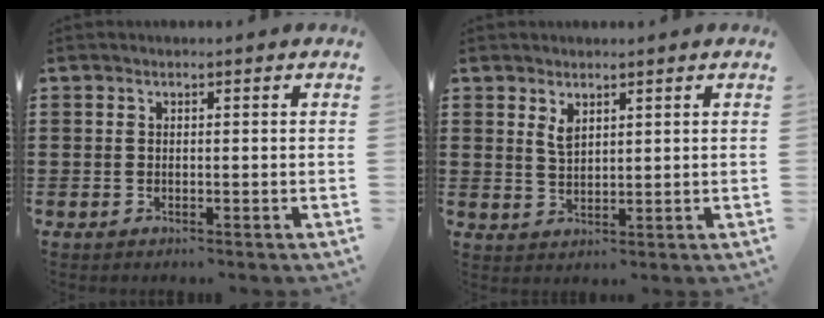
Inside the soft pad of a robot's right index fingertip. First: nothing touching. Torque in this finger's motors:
{"motor_torque": [0.49, 0.49, 0.21, 0.05]}